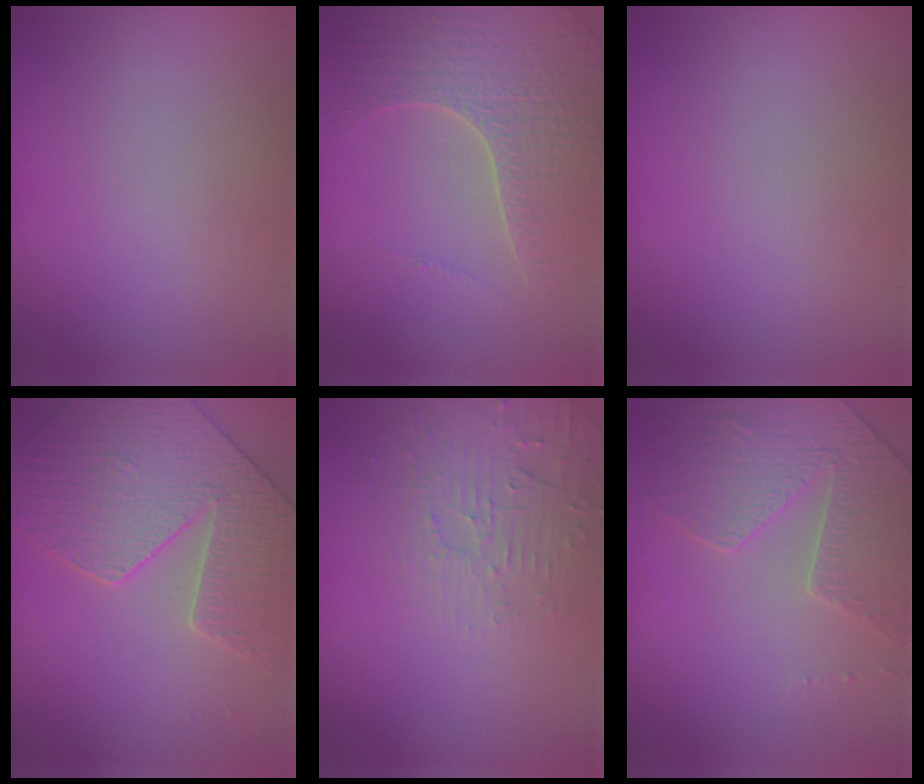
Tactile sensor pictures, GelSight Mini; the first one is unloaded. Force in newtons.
{"total": 5.0, "press": 4.4, "slide": 2.3}
{"total": 0.0}
{"total": 4.8, "press": 4.7, "slide": 0.8}
{"total": 2.8, "press": 2.7, "slide": 0.6}
{"total": 3.9, "press": 3.8, "slide": 1.1}